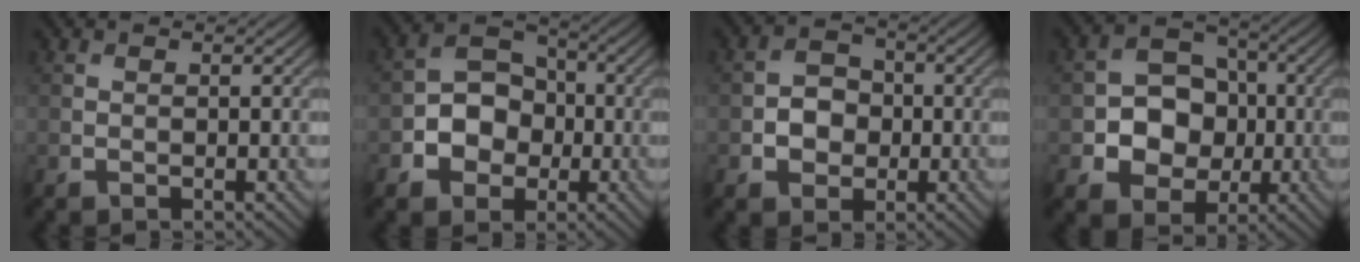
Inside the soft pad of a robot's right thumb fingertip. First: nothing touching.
{"total": 6.4, "force": [-1.8, 5.3, 3.2], "torque": [-0.057, 0.004, -0.050]}
{"total": 3.8, "force": [-0.7, 3.3, 1.9], "torque": [-0.028, 0.001, -0.020]}
{"total": 8.3, "force": [-1.0, 6.9, 4.4], "torque": [-0.080, -0.003, -0.042]}